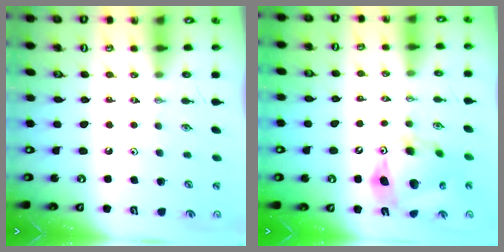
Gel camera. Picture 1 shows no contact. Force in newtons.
{"total": 15.7, "press": 15.6, "slide": 1.6}